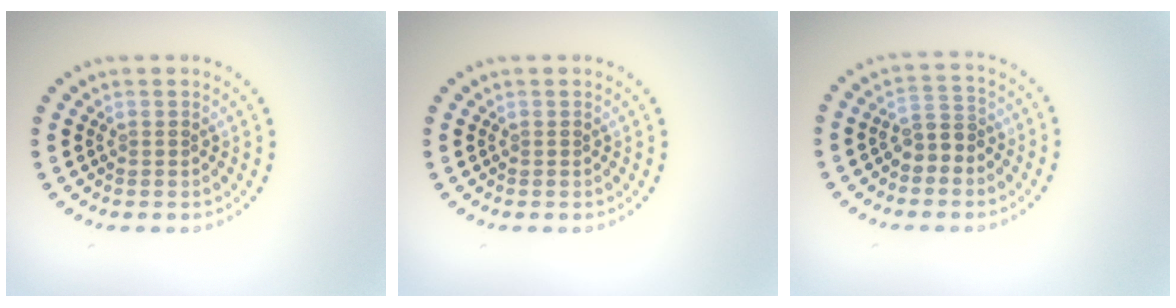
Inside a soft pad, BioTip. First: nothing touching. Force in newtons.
{"total": 0.0}
{"total": 2.6, "press": 2.4, "slide": 0.9}